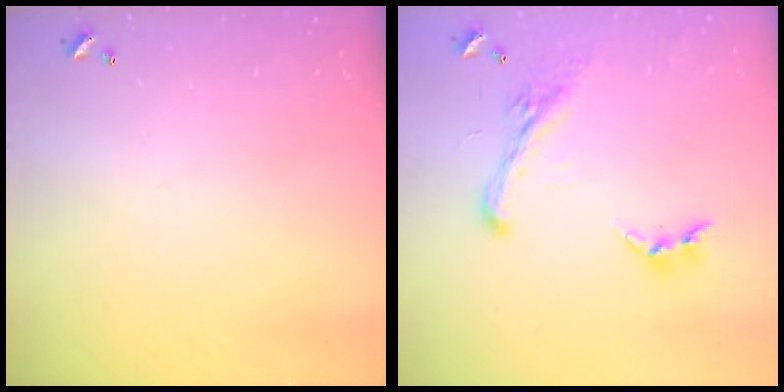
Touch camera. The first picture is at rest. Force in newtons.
{"total": 2.5, "press": 2.0, "slide": 1.4}